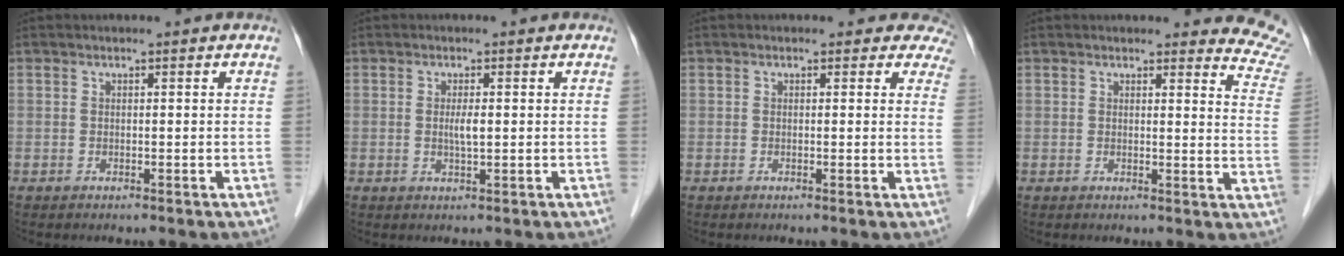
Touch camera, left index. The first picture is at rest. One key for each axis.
{"total": 2.0, "fx": 0.1, "fy": 0.3, "fz": 2.0, "tx": -0.041, "ty": -0.001, "tz": 0.002}
{"total": 4.2, "fx": 3.6, "fy": 2.3, "fz": 0.0, "tx": 0.034, "ty": -0.011, "tz": 0.005}
{"total": 9.7, "fx": 9.7, "fy": 1.1, "fz": 0.3, "tx": 0.038, "ty": -0.080, "tz": 0.059}